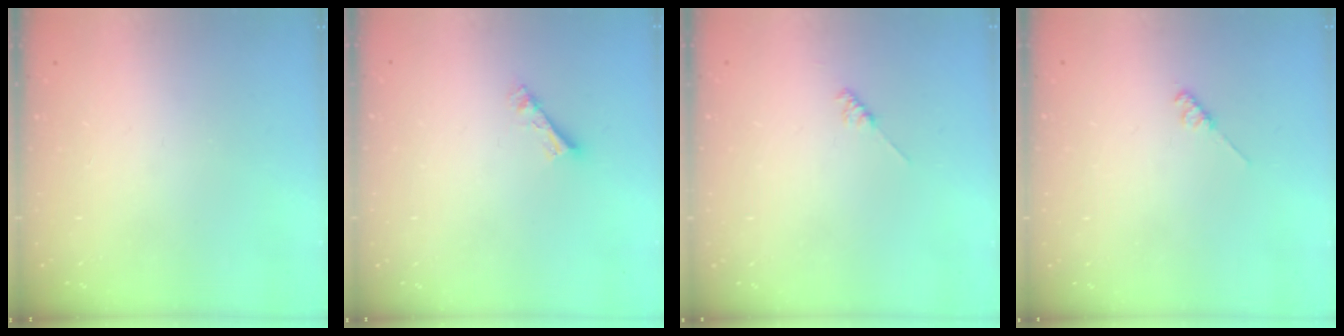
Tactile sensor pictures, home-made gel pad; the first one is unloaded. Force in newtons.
{"total": 4.4, "press": 4.4, "slide": 0.2}
{"total": 1.8, "press": 1.7, "slide": 0.3}
{"total": 2.6, "press": 2.5, "slide": 0.4}